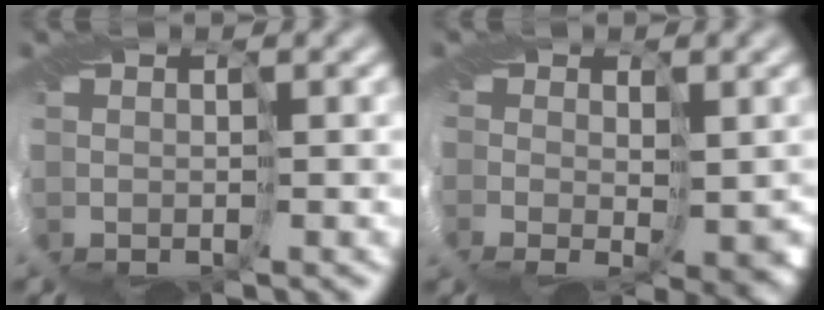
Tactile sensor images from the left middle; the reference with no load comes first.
{"total": 5.9, "force": [-0.8, 3.5, 4.7], "torque": [-0.080, -0.020, -0.002]}